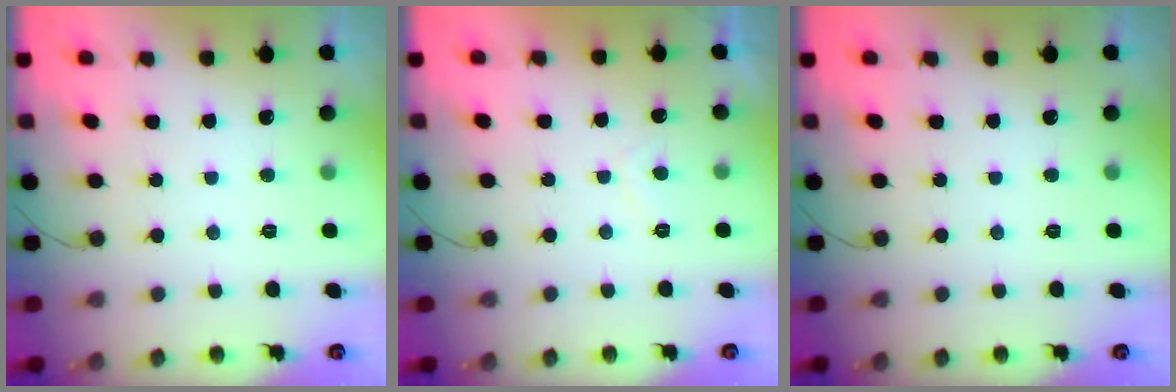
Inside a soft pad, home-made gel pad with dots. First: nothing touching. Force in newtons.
{"total": 0.9, "press": 0.7, "slide": 0.6}
{"total": 0.0}